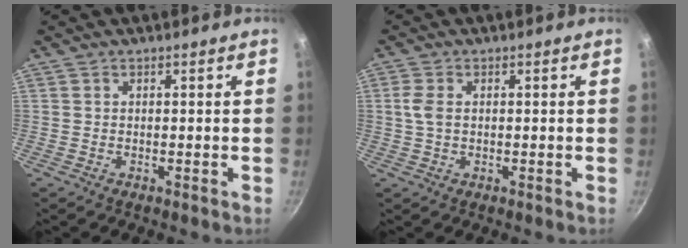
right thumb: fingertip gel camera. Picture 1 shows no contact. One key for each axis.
{"total": 3.1, "fx": 0.3, "fy": 2.0, "fz": 2.4, "tx": -0.055, "ty": 0.004, "tz": 0.003}